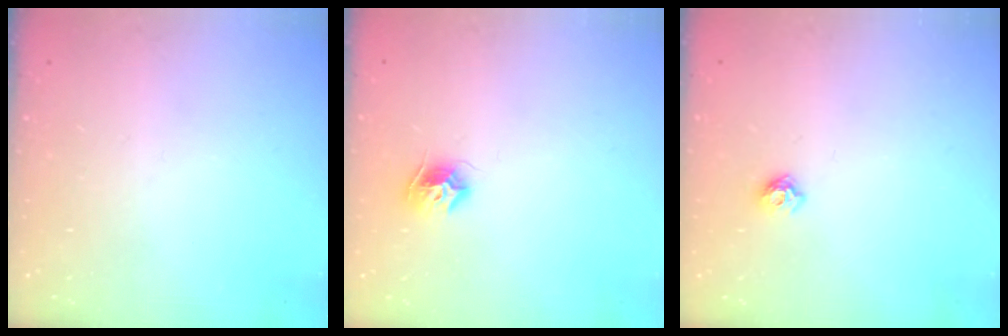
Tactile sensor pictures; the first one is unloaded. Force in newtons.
{"total": 8.0, "press": 7.9, "slide": 0.5}
{"total": 5.6, "press": 5.6, "slide": 0.9}